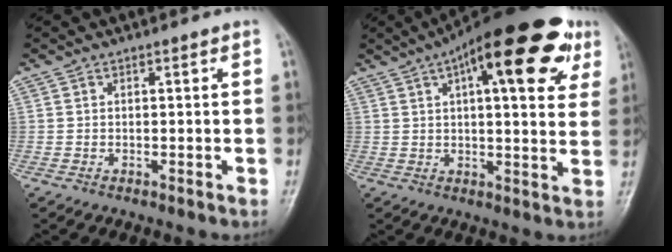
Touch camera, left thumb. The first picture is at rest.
{"total": 22.8, "force": [10.7, 7.9, 18.5], "torque": [-0.245, 0.005, 0.145]}